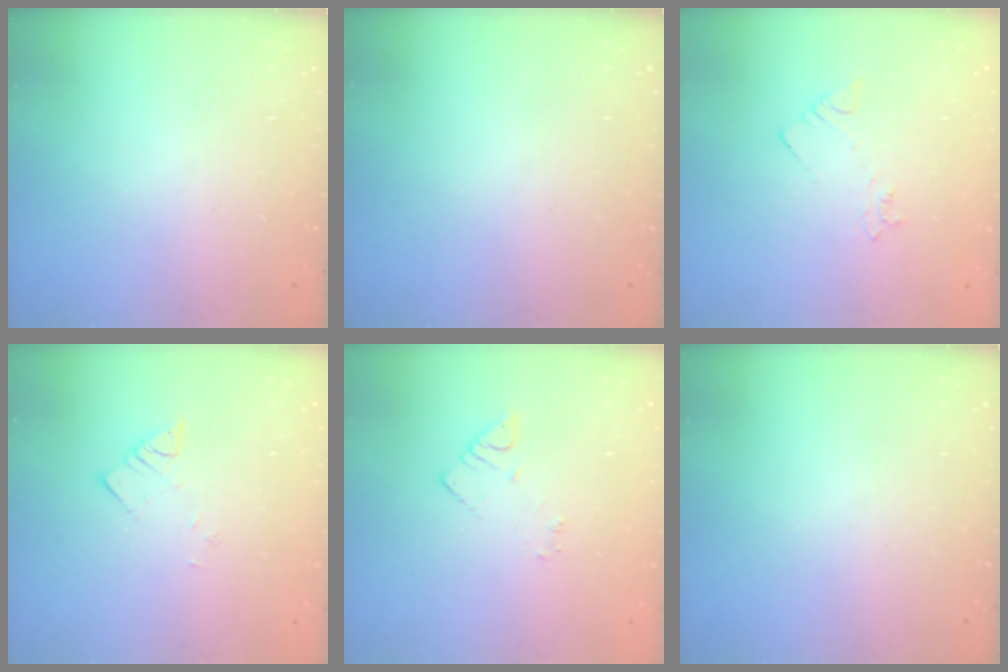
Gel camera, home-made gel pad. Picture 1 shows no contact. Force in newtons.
{"total": 0.0}
{"total": 2.5, "press": 2.5, "slide": 0.3}
{"total": 3.7, "press": 3.7, "slide": 0.1}
{"total": 2.9, "press": 2.9, "slide": 0.3}
{"total": 0.0}